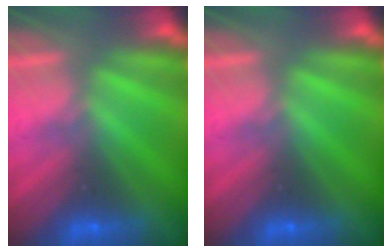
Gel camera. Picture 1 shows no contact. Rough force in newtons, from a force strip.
{"total": 0.0}